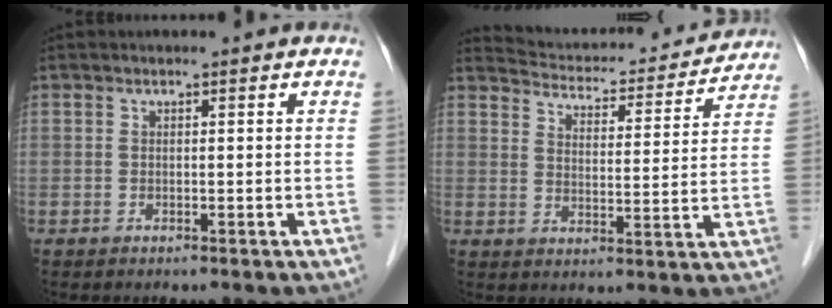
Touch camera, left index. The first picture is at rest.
{"total": 16.3, "force": [15.8, 2.9, 3.0], "torque": [-0.038, -0.007, 0.205]}